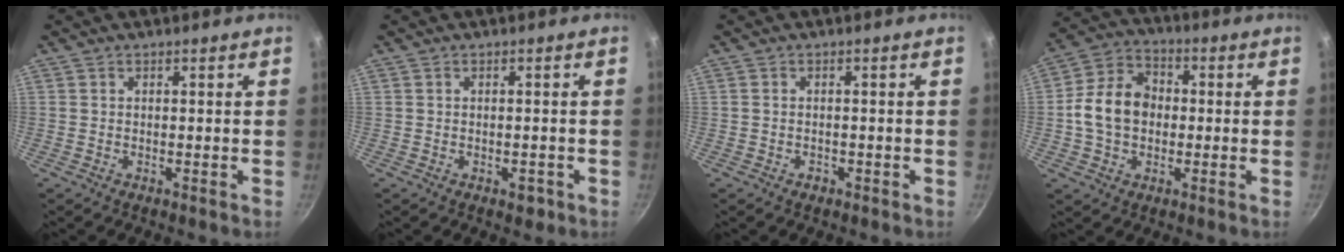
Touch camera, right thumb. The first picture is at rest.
{"total": 2.2, "force": [-1.1, 1.2, 1.6], "torque": [-0.016, 0.007, -0.010]}
{"total": 1.2, "force": [-0.7, 0.8, 0.6], "torque": [-0.010, 0.005, -0.008]}
{"total": 11.5, "force": [-0.5, 8.7, 7.4], "torque": [-0.109, 0.026, -0.024]}